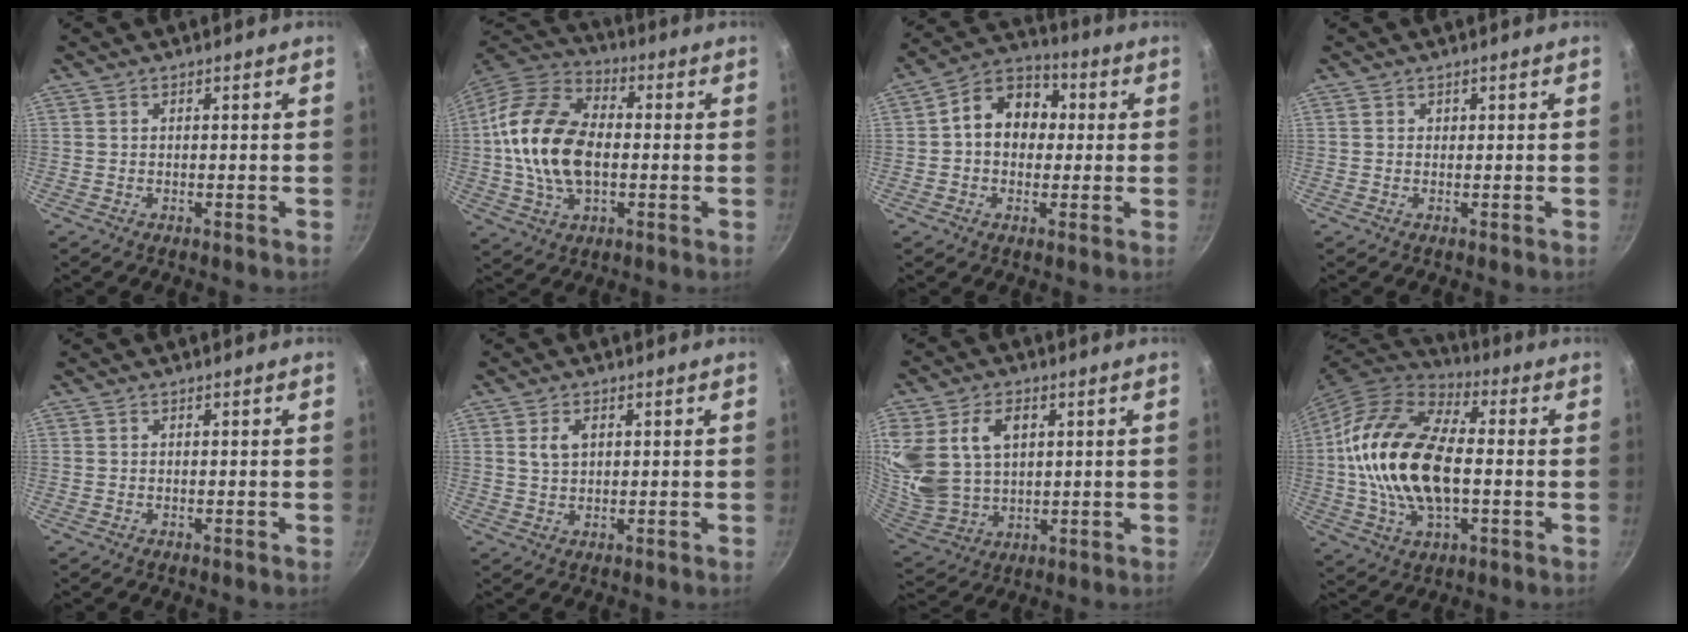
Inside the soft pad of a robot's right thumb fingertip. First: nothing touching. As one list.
[{"total": 18.9, "force": [-0.4, 11.9, 14.6], "torque": [-0.260, 0.026, -0.019]}, {"total": 12.0, "force": [1.1, 9.4, 7.4], "torque": [-0.075, 0.029, -0.003]}, {"total": 0.6, "force": [0.2, 0.6, 0.0], "torque": [0.005, 0.002, 0.002]}, {"total": 0.0}, {"total": 3.5, "force": [1.2, 2.2, 2.5], "torque": [-0.038, -0.001, 0.024]}, {"total": 18.4, "force": [5.6, 13.0, 11.7], "torque": [-0.245, -0.015, 0.121]}, {"total": 22.0, "force": [-0.2, 12.2, 18.3], "torque": [-0.341, 0.026, -0.014]}]